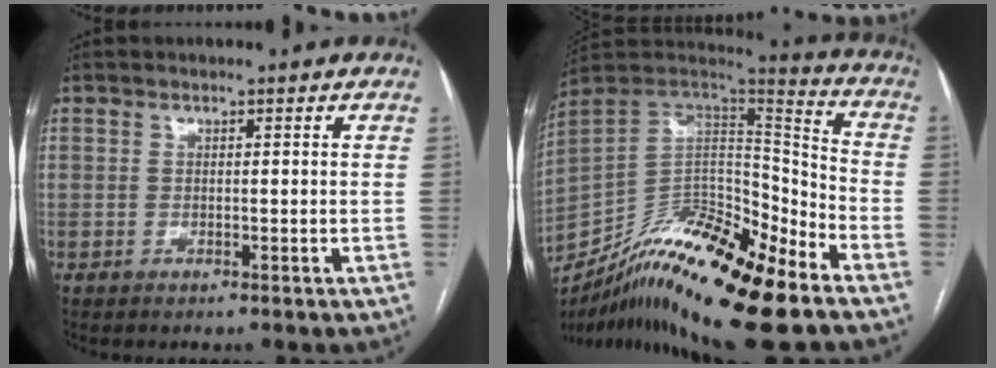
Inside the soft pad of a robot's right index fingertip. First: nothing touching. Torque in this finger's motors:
{"motor_torque": [0.68, -1.46, -0.21, -0.22]}